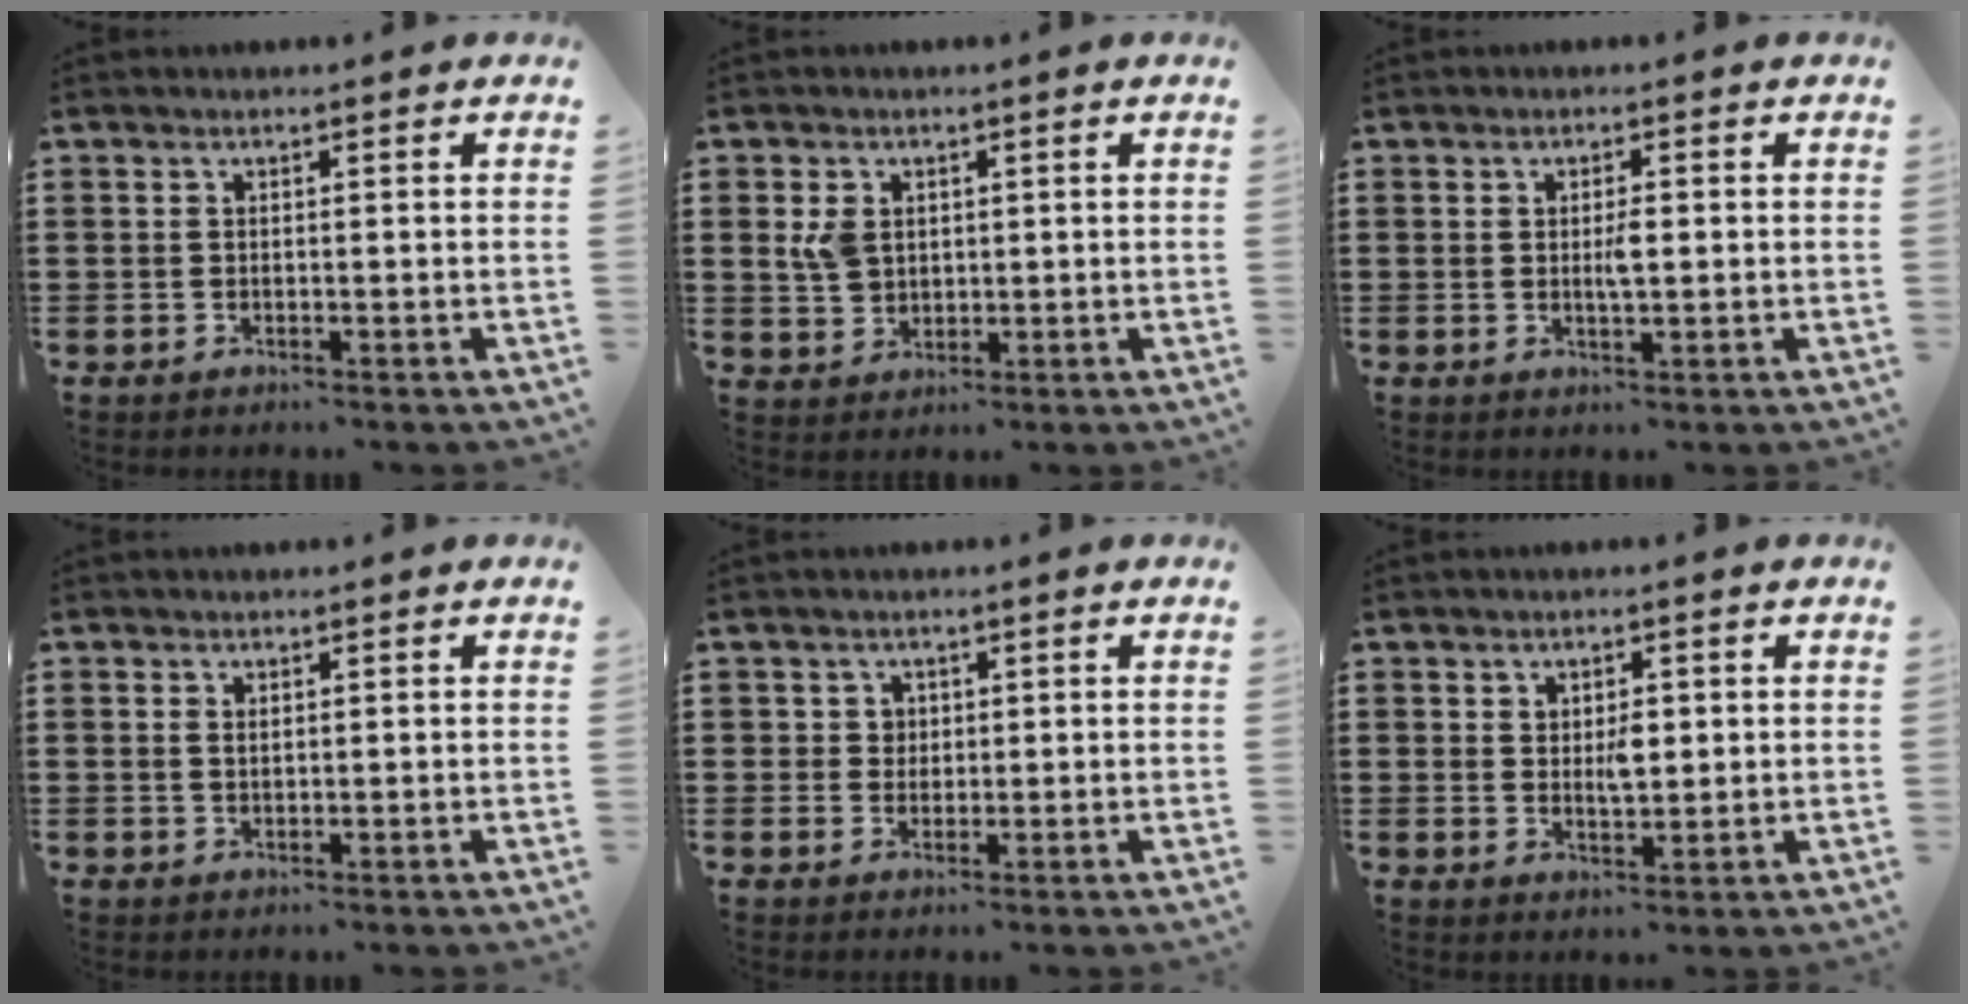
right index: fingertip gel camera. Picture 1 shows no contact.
{"total": 3.9, "force": [1.0, 3.1, 2.2], "torque": [-0.061, 0.008, 0.015]}
{"total": 2.6, "force": [0.1, 0.6, 2.5], "torque": [-0.048, -0.002, 0.000]}
{"total": 0.6, "force": [0.1, 0.3, 0.5], "torque": [-0.012, 0.001, 0.002]}
{"total": 2.3, "force": [0.6, 2.1, 0.6], "torque": [-0.020, 0.010, 0.008]}
{"total": 3.4, "force": [0.7, 1.8, 2.8], "torque": [-0.050, 0.002, 0.010]}